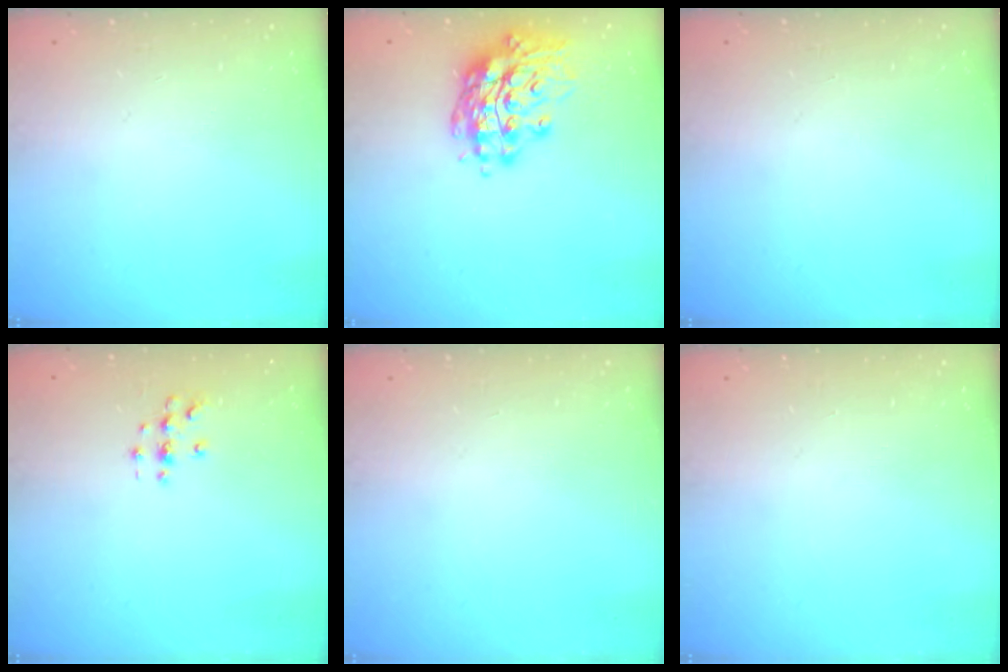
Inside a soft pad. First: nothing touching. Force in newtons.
{"total": 15.6, "press": 15.3, "slide": 3.5}
{"total": 0.0}
{"total": 3.0, "press": 3.0, "slide": 0.3}
{"total": 0.0}
{"total": 0.0}